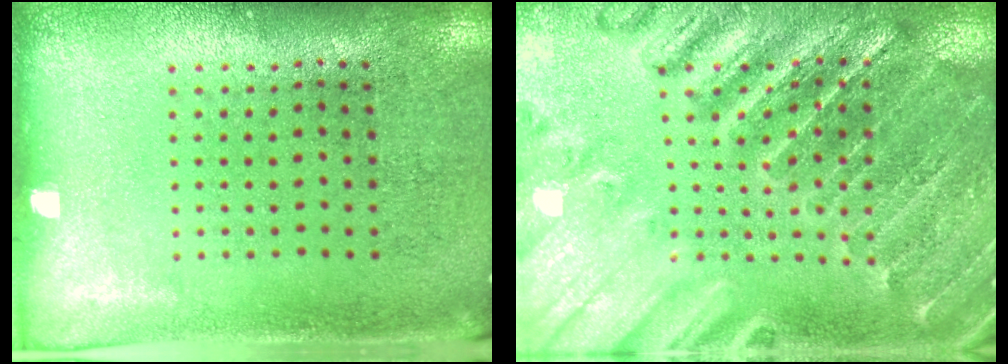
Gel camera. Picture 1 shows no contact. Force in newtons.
{"total": 2.8, "press": 2.8, "slide": 0.4}